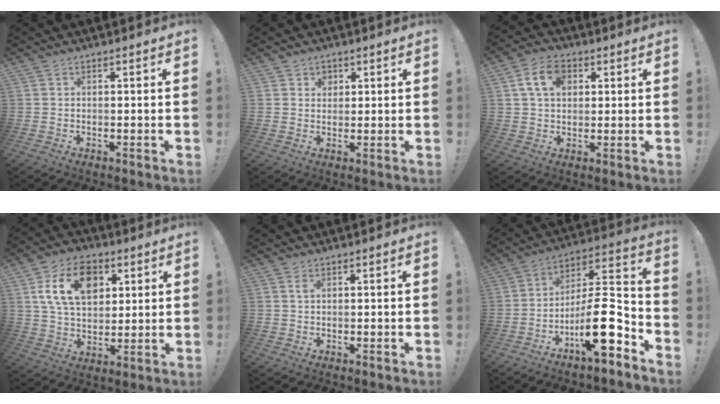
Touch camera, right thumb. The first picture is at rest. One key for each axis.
{"total": 2.9, "fx": 1.6, "fy": 2.4, "fz": 0.5, "tx": -0.002, "ty": -0.008, "tz": 0.027}
{"total": 9.5, "fx": 3.2, "fy": 6.5, "fz": 6.2, "tx": -0.110, "ty": 0.008, "tz": 0.059}
{"total": 16.8, "fx": 6.3, "fy": 11.6, "fz": 10.3, "tx": -0.156, "ty": -0.012, "tz": 0.121}
{"total": 1.0, "fx": 0.4, "fy": 0.5, "fz": 0.8, "tx": -0.009, "ty": -0.001, "tz": 0.006}
{"total": 17.6, "fx": -7.7, "fy": 5.5, "fz": 14.8, "tx": -0.250, "ty": 0.036, "tz": -0.122}